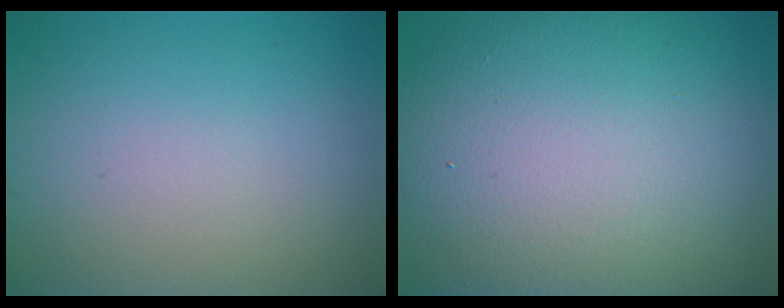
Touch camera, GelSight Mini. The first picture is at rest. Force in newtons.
{"total": 16.0, "press": 16.0, "slide": 0.9}